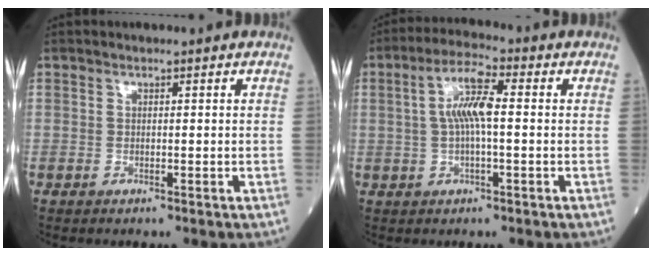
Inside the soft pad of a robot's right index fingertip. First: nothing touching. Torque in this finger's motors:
{"motor_torque": [1.32, 0.15, 0.56, 0.16]}